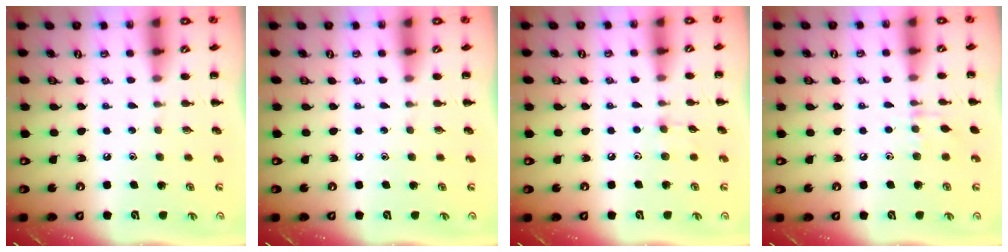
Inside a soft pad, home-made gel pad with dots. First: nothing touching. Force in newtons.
{"total": 0.0}
{"total": 3.8, "press": 3.5, "slide": 1.3}
{"total": 6.0, "press": 5.8, "slide": 1.8}